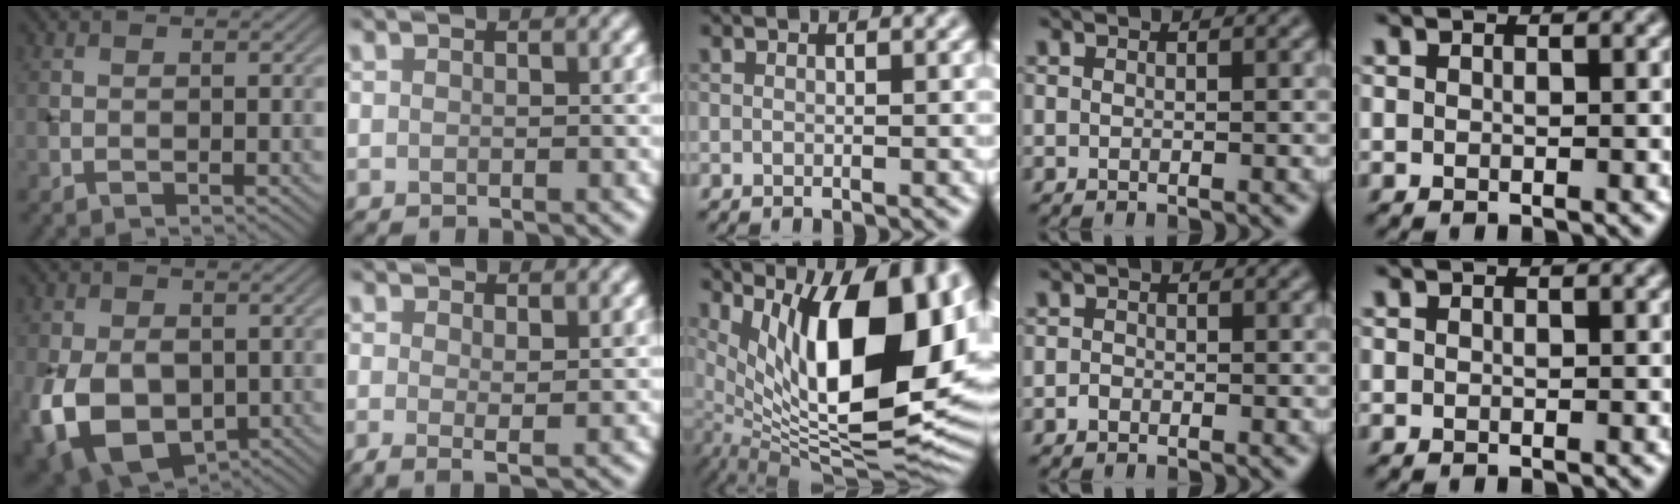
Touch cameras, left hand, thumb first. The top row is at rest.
{"thumb": {"total": 12.3, "force": [-3.6, 8.0, 8.6], "torque": [-0.175, -0.029, -0.053]}, "index": {"total": 1.9, "force": [0.3, 0.4, 1.8], "torque": [-0.033, -0.002, 0.008]}, "middle": {"total": 15.7, "force": [4.0, 6.3, 13.8], "torque": [-0.207, -0.012, 0.075]}, "ring": {"total": 0.6, "force": [-0.3, 0.4, 0.2], "torque": [-0.002, -0.002, -0.008]}}